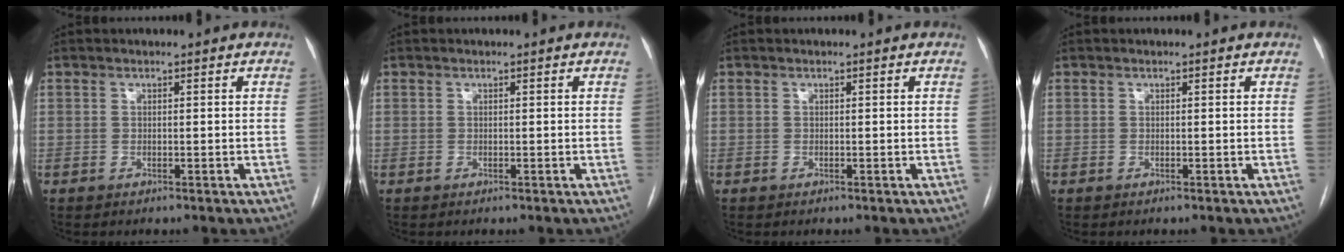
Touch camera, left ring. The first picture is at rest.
{"total": 0.0}
{"total": 0.0}
{"total": 0.0}